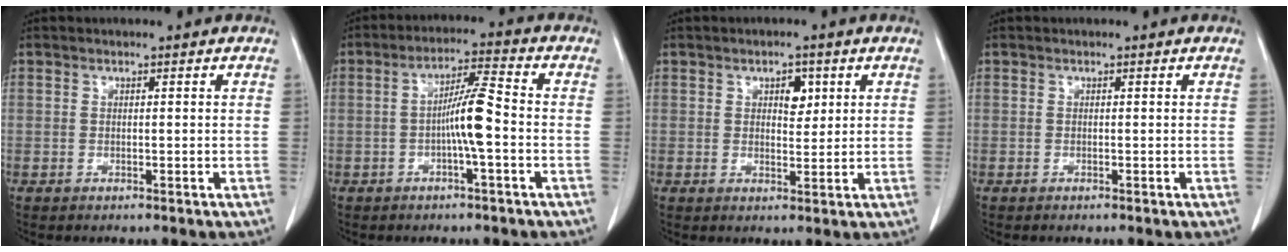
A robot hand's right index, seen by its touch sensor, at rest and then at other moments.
{"total": 6.4, "force": [-1.2, 0.0, 6.3], "torque": [-0.112, 0.014, -0.020]}
{"total": 3.1, "force": [1.3, 1.7, 2.3], "torque": [-0.031, 0.001, 0.018]}
{"total": 0.0}